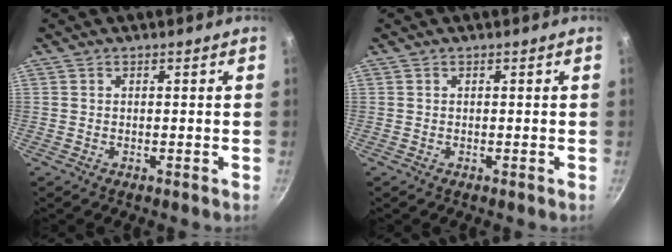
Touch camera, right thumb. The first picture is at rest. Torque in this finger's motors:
{"motor_torque": [0.00, 0.00, 0.02, -0.02, 0.00]}